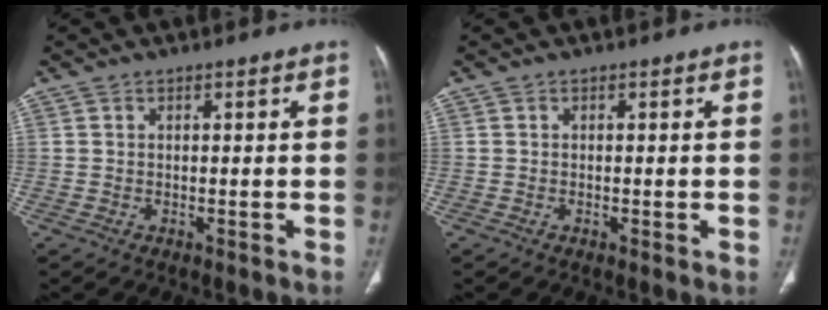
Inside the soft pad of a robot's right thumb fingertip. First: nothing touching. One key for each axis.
{"total": 0.8, "fx": -0.2, "fy": 0.3, "fz": 0.7, "tx": -0.009, "ty": -0.001, "tz": -0.005}